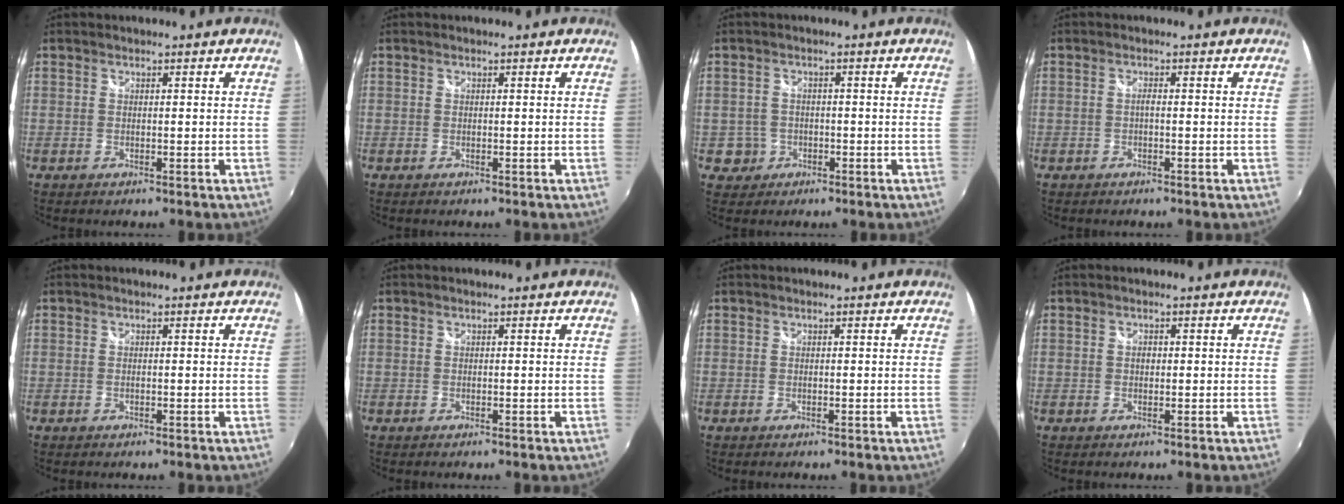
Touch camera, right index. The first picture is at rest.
{"total": 0.0}
{"total": 3.7, "force": [-1.2, 3.5, 0.1], "torque": [-0.008, 0.013, -0.016]}
{"total": 0.7, "force": [-0.2, 0.1, 0.7], "torque": [-0.013, 0.003, -0.006]}
{"total": 0.0}
{"total": 0.0}
{"total": 0.0}
{"total": 0.9, "force": [0.0, 0.7, 0.5], "torque": [-0.007, 0.003, -0.001]}